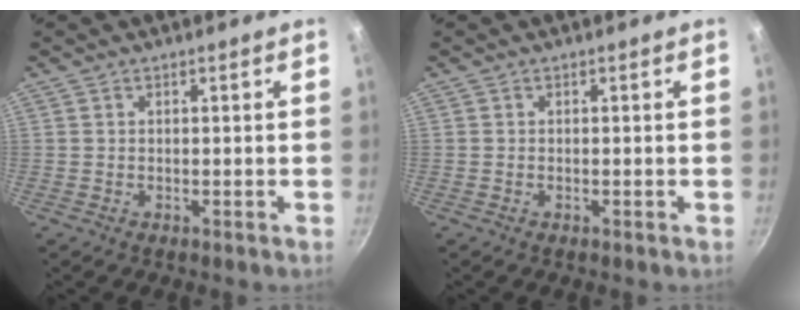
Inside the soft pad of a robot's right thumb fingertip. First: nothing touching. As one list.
[{"total": 0.0}]